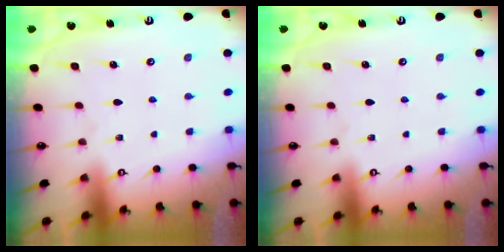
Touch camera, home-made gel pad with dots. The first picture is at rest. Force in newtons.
{"total": 0.0}